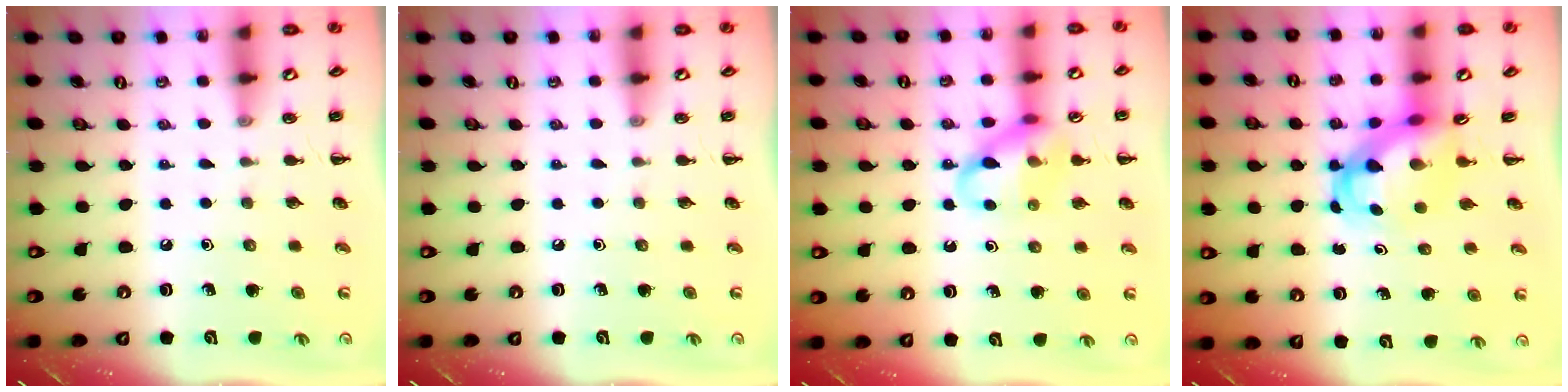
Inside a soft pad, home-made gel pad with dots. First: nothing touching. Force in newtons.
{"total": 0.0}
{"total": 12.5, "press": 12.3, "slide": 2.1}
{"total": 4.3, "press": 4.1, "slide": 1.1}